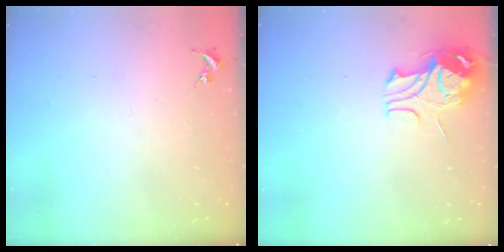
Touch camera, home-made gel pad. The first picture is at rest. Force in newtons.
{"total": 9.8, "press": 9.7, "slide": 1.4}